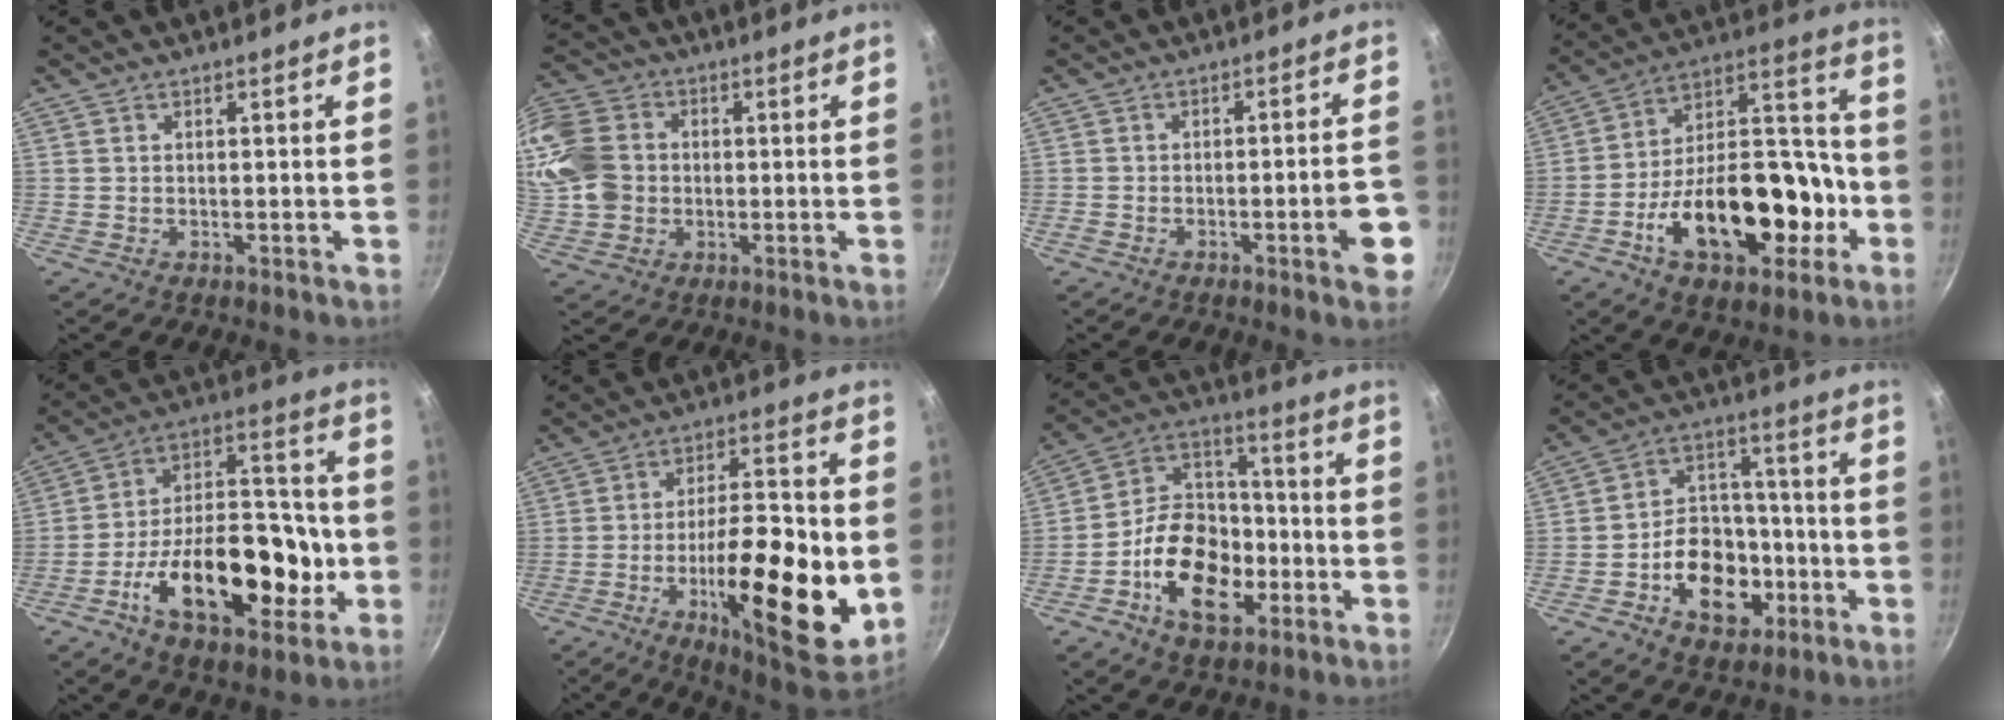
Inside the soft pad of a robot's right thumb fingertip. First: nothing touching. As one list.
[{"total": 21.0, "force": [1.1, 17.8, 11.0], "torque": [-0.278, 0.039, 0.018]}, {"total": 7.2, "force": [-3.0, 1.6, 6.3], "torque": [-0.071, 0.025, -0.037]}, {"total": 26.1, "force": [-9.2, 14.7, 19.5], "torque": [-0.264, 0.073, -0.140]}, {"total": 25.8, "force": [-7.7, 14.1, 20.1], "torque": [-0.276, 0.052, -0.120]}, {"total": 25.1, "force": [-5.5, 8.6, 23.0], "torque": [-0.321, 0.007, -0.082]}, {"total": 18.1, "force": [-6.6, 11.9, 11.9], "torque": [-0.165, 0.052, -0.124]}, {"total": 16.1, "force": [-5.6, 11.7, 9.5], "torque": [-0.111, 0.053, -0.084]}]